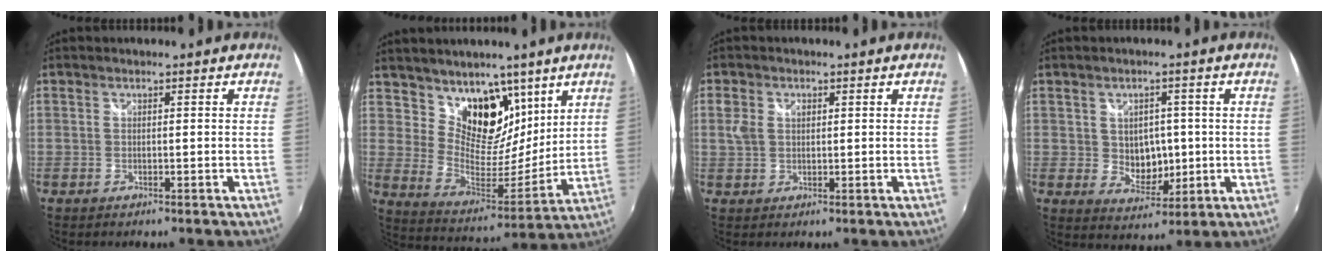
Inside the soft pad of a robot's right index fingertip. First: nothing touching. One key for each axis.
{"total": 14.9, "fx": 9.4, "fy": 9.1, "fz": 7.2, "tx": -0.116, "ty": -0.016, "tz": 0.169}
{"total": 3.3, "fx": 0.6, "fy": 2.6, "fz": 1.8, "tx": -0.040, "ty": 0.006, "tz": 0.010}
{"total": 6.3, "fx": 0.1, "fy": 5.3, "fz": 3.4, "tx": -0.059, "ty": 0.003, "tz": 0.016}